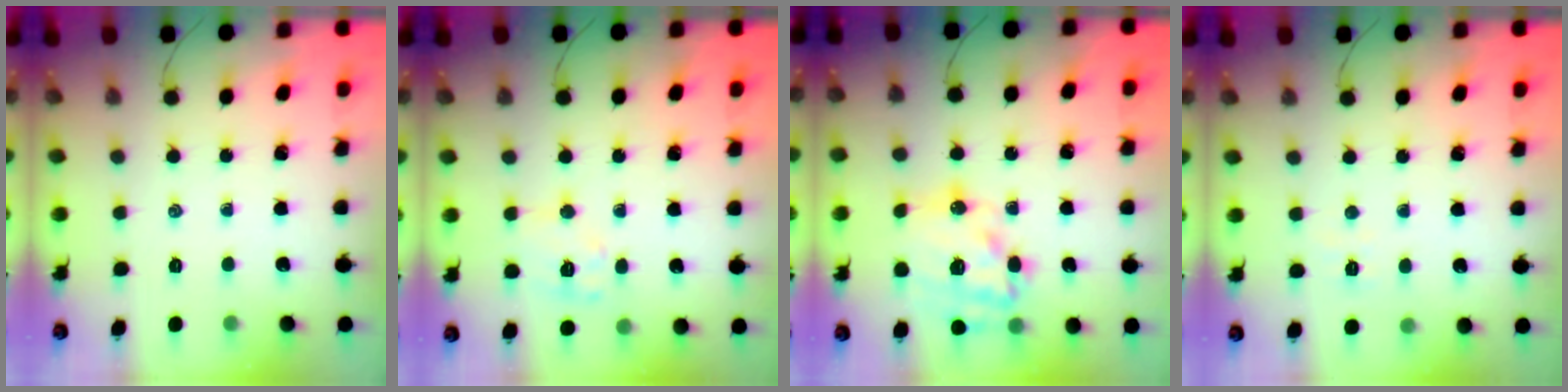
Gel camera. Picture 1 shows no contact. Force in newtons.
{"total": 9.7, "press": 9.7, "slide": 0.8}
{"total": 20.2, "press": 19.8, "slide": 4.2}
{"total": 2.5, "press": 2.4, "slide": 0.7}